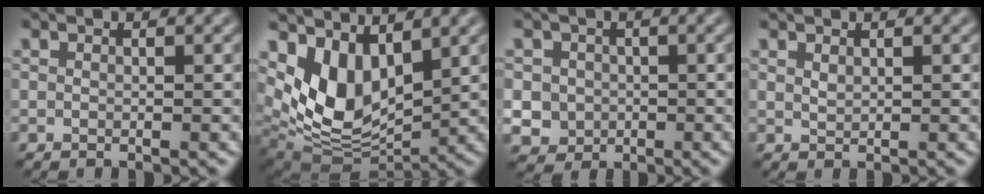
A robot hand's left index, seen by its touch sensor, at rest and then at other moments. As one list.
[{"total": 7.6, "force": [3.1, 4.3, 5.4], "torque": [-0.120, -0.022, 0.057]}, {"total": 3.5, "force": [0.0, 3.3, 1.0], "torque": [-0.013, 0.005, -0.003]}, {"total": 0.7, "force": [0.5, 0.3, 0.4], "torque": [-0.013, 0.000, 0.010]}]